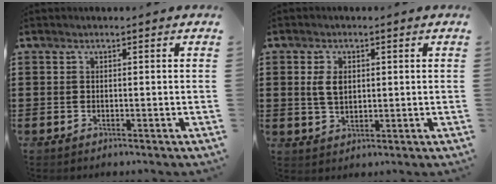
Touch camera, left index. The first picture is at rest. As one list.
[{"total": 3.8, "force": [0.9, 2.4, 2.8], "torque": [-0.069, 0.006, 0.012]}]